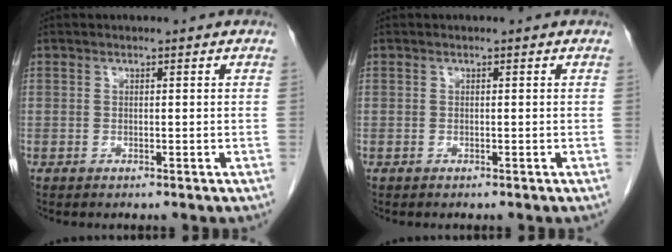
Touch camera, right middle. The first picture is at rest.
{"total": 0.0}